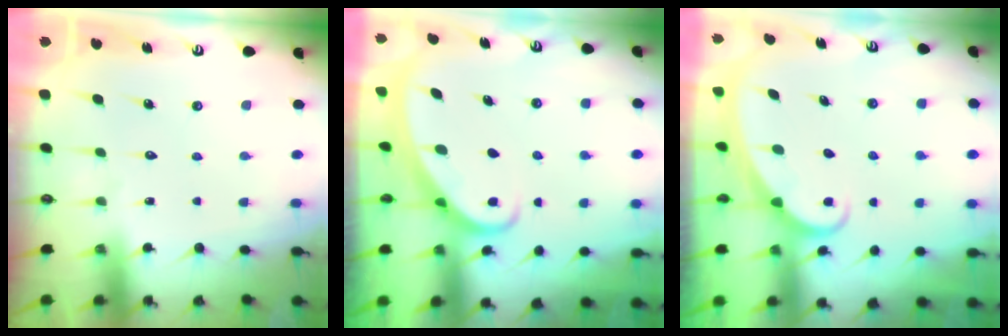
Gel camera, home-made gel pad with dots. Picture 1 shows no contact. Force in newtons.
{"total": 3.4, "press": 3.4, "slide": 0.4}
{"total": 2.3, "press": 2.3, "slide": 0.3}